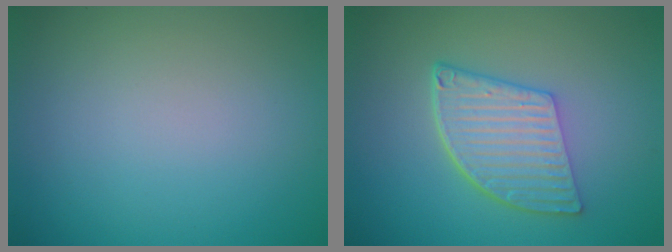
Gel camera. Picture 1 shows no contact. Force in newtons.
{"total": 5.8, "press": 4.3, "slide": 3.9}